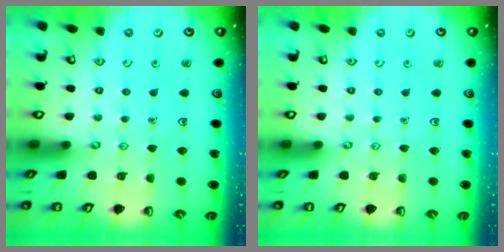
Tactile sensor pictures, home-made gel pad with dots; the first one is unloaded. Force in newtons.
{"total": 0.0}